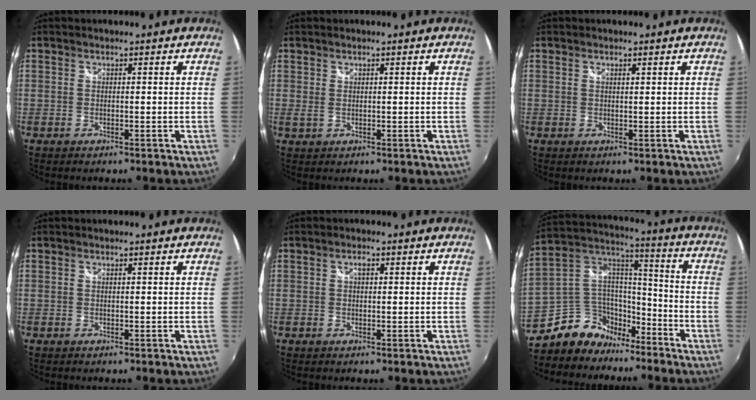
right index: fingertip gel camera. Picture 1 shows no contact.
{"total": 1.0, "force": [0.7, 0.4, 0.7], "torque": [-0.013, 0.002, 0.016]}
{"total": 0.6, "force": [0.5, 0.1, 0.4], "torque": [-0.007, 0.001, 0.007]}
{"total": 0.0}
{"total": 1.4, "force": [0.6, 0.6, 1.1], "torque": [-0.020, 0.007, 0.011]}
{"total": 11.8, "force": [-8.4, 7.8, 3.0], "torque": [-0.077, 0.062, -0.145]}